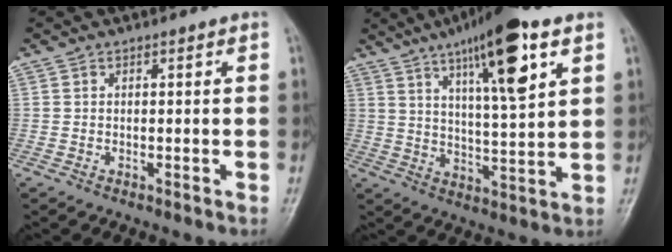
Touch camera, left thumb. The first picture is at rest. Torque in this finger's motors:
{"motor_torque": [0.90, 0.96, 1.31, -1.27, 0.12]}